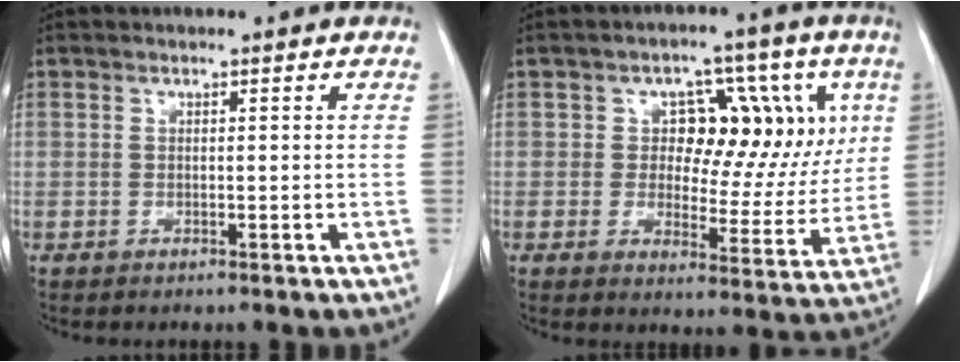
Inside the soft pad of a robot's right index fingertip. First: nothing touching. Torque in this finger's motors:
{"motor_torque": [1.03, 0.34, 0.40, 0.02]}